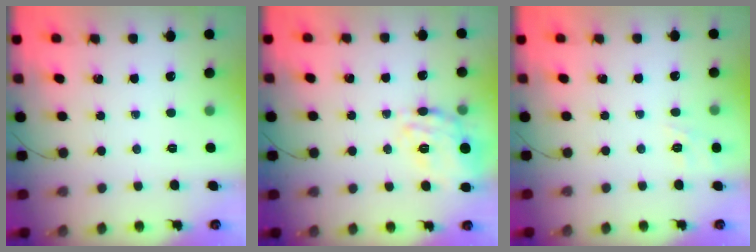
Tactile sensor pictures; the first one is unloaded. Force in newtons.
{"total": 16.1, "press": 16.1, "slide": 1.0}
{"total": 9.3, "press": 9.1, "slide": 1.8}